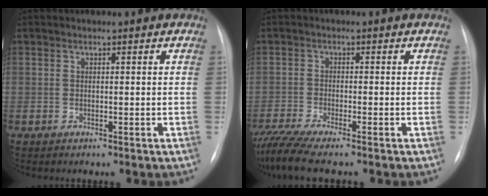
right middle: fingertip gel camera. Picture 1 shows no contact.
{"total": 6.7, "force": [-5.7, -0.7, 3.5], "torque": [-0.066, -0.018, -0.099]}